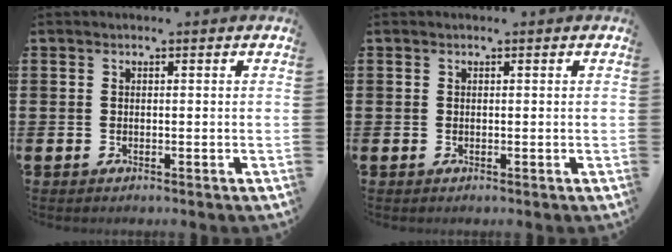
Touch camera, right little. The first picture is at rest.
{"total": 0.0}